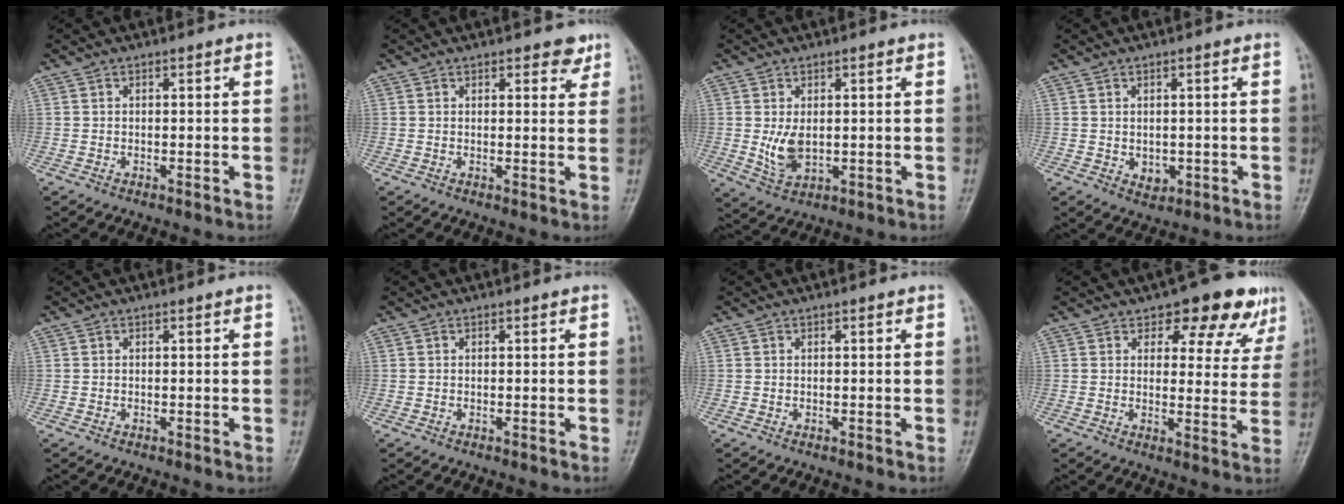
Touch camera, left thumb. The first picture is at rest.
{"total": 3.1, "force": [2.2, 1.5, 1.7], "torque": [0.000, -0.010, 0.025]}
{"total": 5.2, "force": [0.3, 3.2, 4.1], "torque": [-0.070, -0.015, 0.015]}
{"total": 2.7, "force": [-0.2, 2.1, 1.7], "torque": [-0.015, -0.002, 0.005]}
{"total": 0.0}
{"total": 0.0}
{"total": 0.0}
{"total": 11.1, "force": [7.5, 5.6, 6.1], "torque": [-0.027, -0.039, 0.085]}